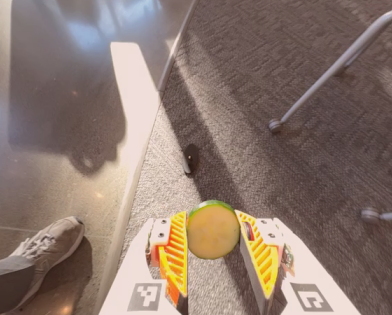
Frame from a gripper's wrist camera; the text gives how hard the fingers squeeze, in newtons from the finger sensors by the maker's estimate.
{"total": 8.3, "left": 8.6, "right": 8.1}